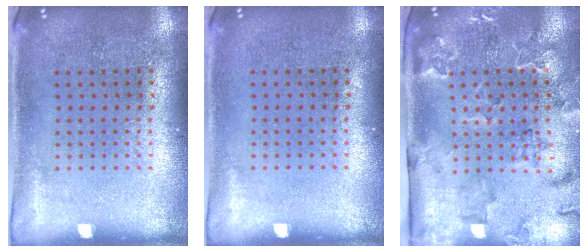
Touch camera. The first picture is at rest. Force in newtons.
{"total": 0.0}
{"total": 2.3, "press": 2.2, "slide": 0.5}